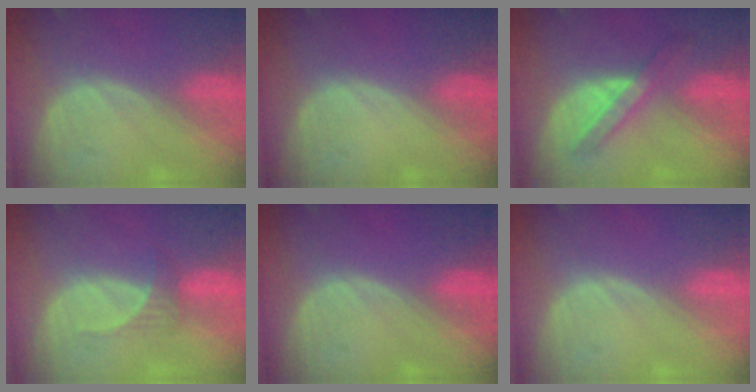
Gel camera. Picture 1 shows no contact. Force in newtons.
{"total": 0.0}
{"total": 5.8, "press": 5.5, "slide": 1.9}
{"total": 2.5, "press": 2.3, "slide": 0.9}
{"total": 0.0}
{"total": 0.0}